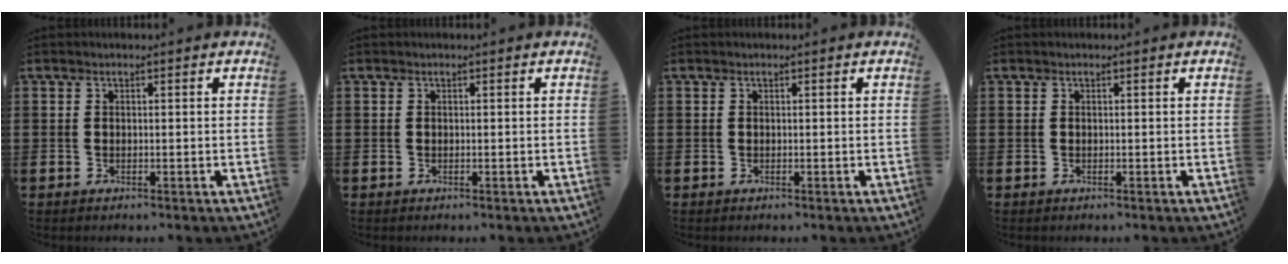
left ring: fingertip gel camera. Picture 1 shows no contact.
{"total": 0.0}
{"total": 0.0}
{"total": 0.0}